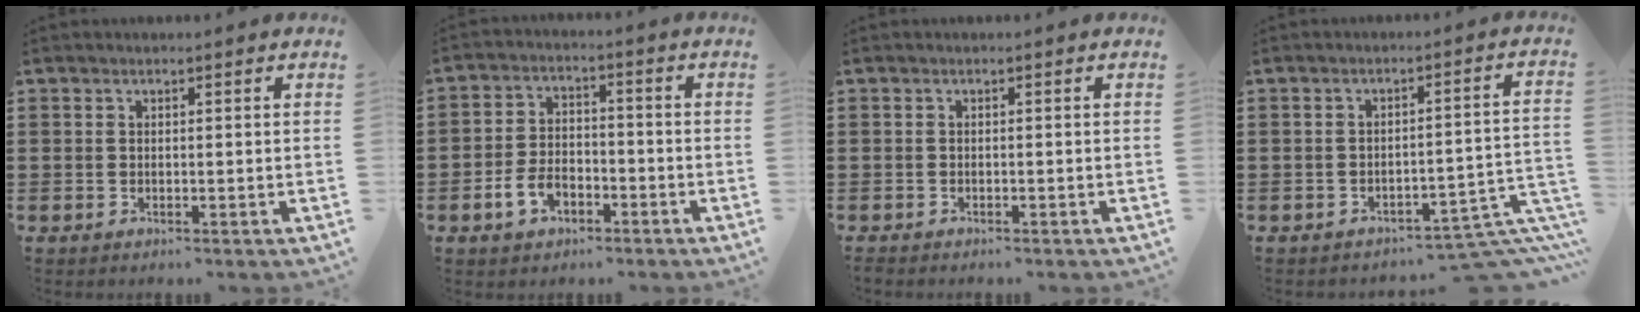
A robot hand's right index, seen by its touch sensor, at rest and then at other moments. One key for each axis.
{"total": 4.8, "fx": -2.7, "fy": 3.0, "fz": 2.6, "tx": -0.068, "ty": 0.006, "tz": -0.057}
{"total": 0.6, "fx": -0.6, "fy": 0.1, "fz": 0.0, "tx": -0.001, "ty": -0.001, "tz": -0.012}
{"total": 5.3, "fx": -4.3, "fy": 0.9, "fz": 3.0, "tx": -0.049, "ty": -0.004, "tz": -0.080}